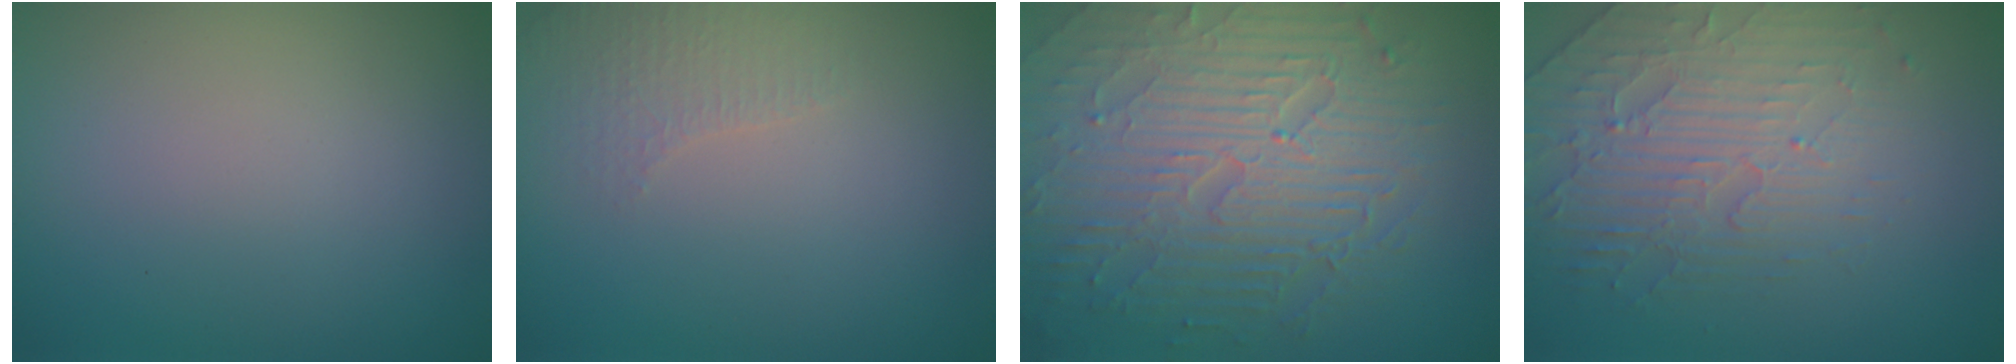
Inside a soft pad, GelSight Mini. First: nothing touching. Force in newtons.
{"total": 2.0, "press": 1.9, "slide": 0.5}
{"total": 9.6, "press": 6.3, "slide": 7.3}
{"total": 4.0, "press": 3.6, "slide": 1.6}